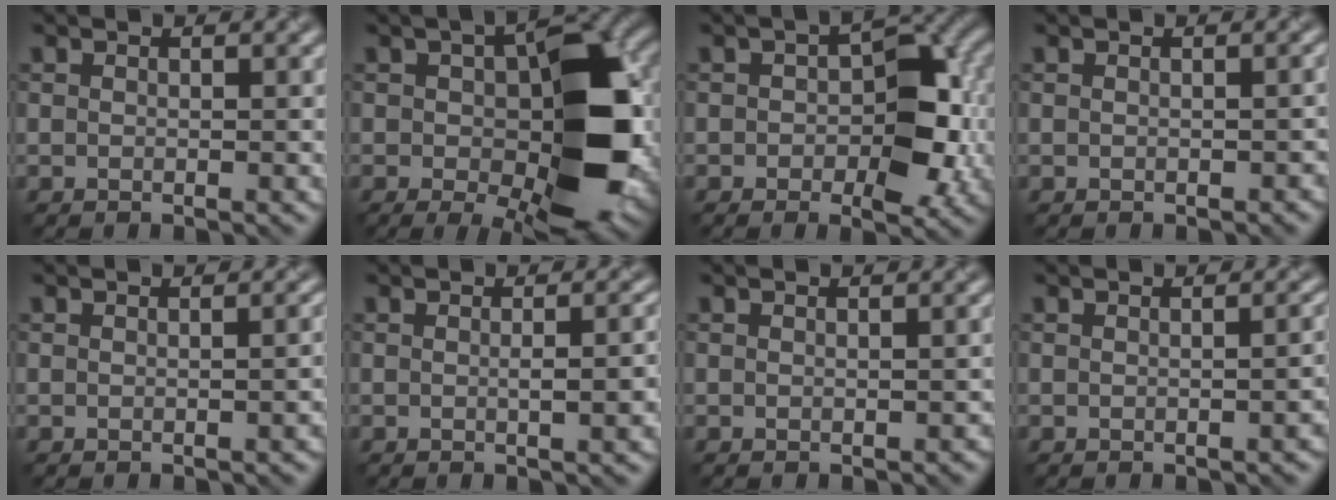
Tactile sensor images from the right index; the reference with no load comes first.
{"total": 12.3, "force": [-1.1, 5.9, 10.8], "torque": [-0.147, -0.005, -0.011]}
{"total": 7.0, "force": [-0.9, 3.9, 5.8], "torque": [-0.065, 0.003, -0.020]}
{"total": 0.9, "force": [-0.4, 0.5, 0.6], "torque": [-0.008, -0.005, -0.001]}
{"total": 1.9, "force": [-0.3, 0.9, 1.7], "torque": [-0.009, 0.003, 0.002]}
{"total": 3.7, "force": [-0.3, 1.3, 3.5], "torque": [-0.030, 0.005, 0.000]}
{"total": 0.6, "force": [-0.3, 0.4, 0.3], "torque": [-0.006, -0.004, 0.000]}
{"total": 2.3, "force": [-0.5, 1.1, 2.0], "torque": [-0.013, 0.001, -0.001]}